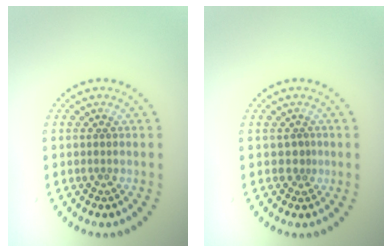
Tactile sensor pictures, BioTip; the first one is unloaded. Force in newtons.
{"total": 0.8, "press": 0.5, "slide": 0.6}